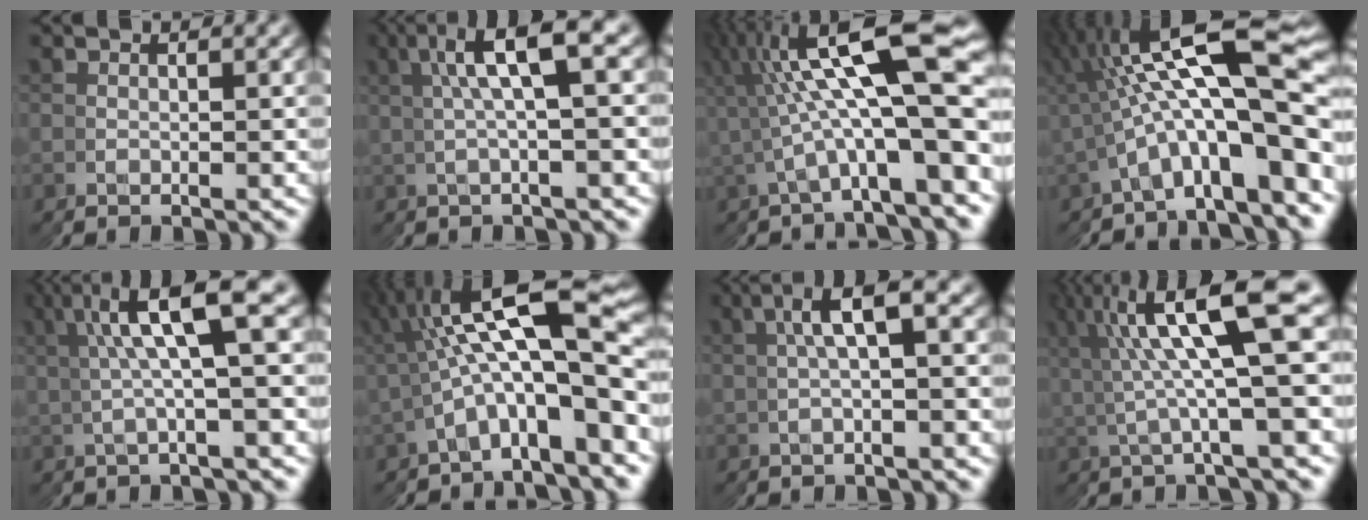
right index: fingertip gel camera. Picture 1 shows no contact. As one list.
[{"total": 5.8, "force": [2.4, 0.9, 5.2], "torque": [-0.068, 0.028, 0.031]}, {"total": 10.1, "force": [2.3, 3.4, 9.2], "torque": [-0.144, 0.020, 0.031]}, {"total": 10.4, "force": [1.0, 4.7, 9.2], "torque": [-0.156, 0.000, 0.022]}, {"total": 6.7, "force": [3.1, 1.5, 5.8], "torque": [-0.079, 0.033, 0.038]}, {"total": 9.3, "force": [0.9, 4.4, 8.2], "torque": [-0.139, 0.000, 0.017]}, {"total": 3.4, "force": [1.0, 0.6, 3.2], "torque": [-0.041, 0.021, 0.012]}, {"total": 7.9, "force": [3.0, 2.5, 6.9], "torque": [-0.102, 0.022, 0.043]}]